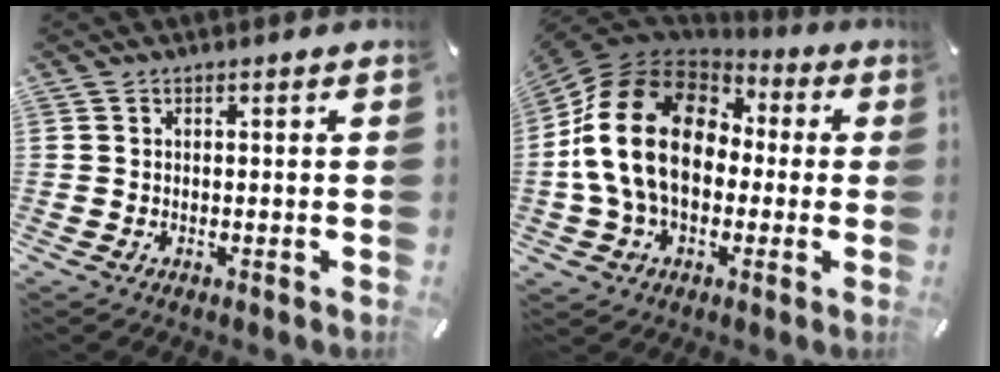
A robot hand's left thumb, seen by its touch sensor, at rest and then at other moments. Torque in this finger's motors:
{"motor_torque": [1.01, 2.28, 2.77, 0.00, 0.83]}